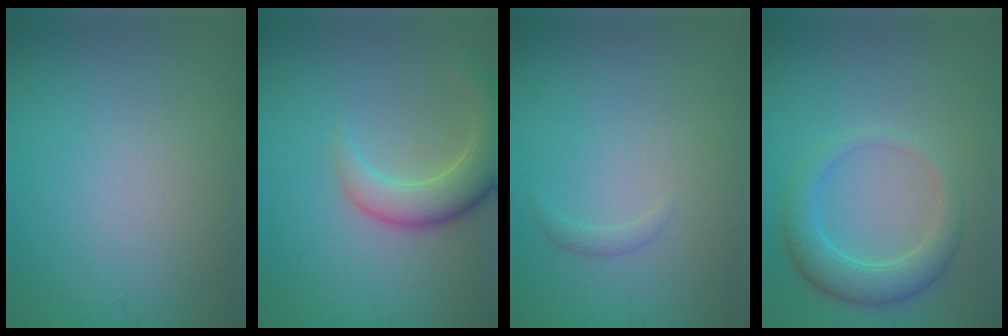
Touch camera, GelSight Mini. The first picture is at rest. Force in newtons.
{"total": 5.4, "press": 5.3, "slide": 0.4}
{"total": 0.7, "press": 0.7, "slide": 0.0}
{"total": 3.9, "press": 3.9, "slide": 0.2}